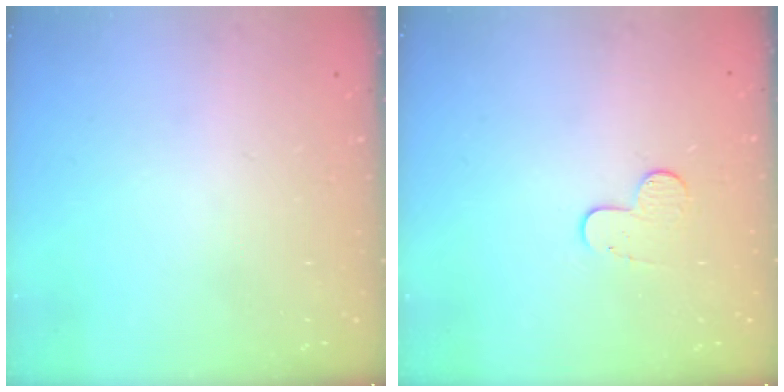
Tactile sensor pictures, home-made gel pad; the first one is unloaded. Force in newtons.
{"total": 6.4, "press": 6.4, "slide": 0.5}